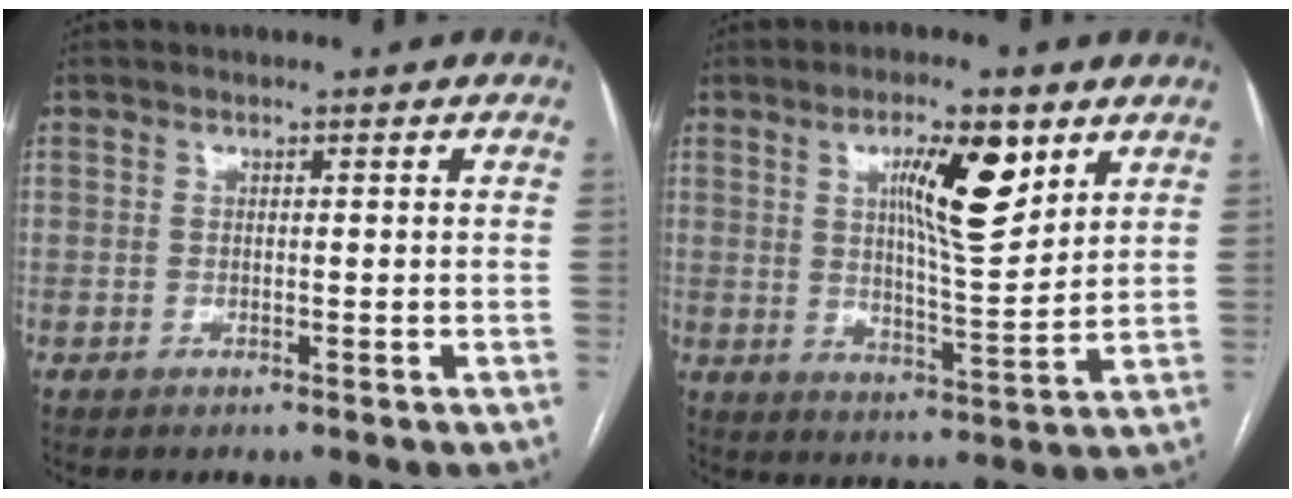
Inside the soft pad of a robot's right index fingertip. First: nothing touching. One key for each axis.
{"total": 10.7, "fx": 4.9, "fy": 2.2, "fz": 9.2, "tx": -0.154, "ty": 0.000, "tz": 0.082}